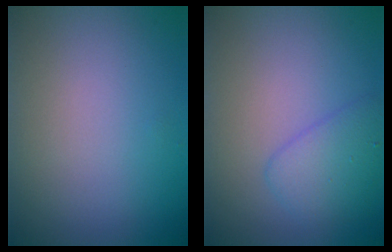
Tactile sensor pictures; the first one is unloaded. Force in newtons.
{"total": 2.8, "press": 2.8, "slide": 0.1}